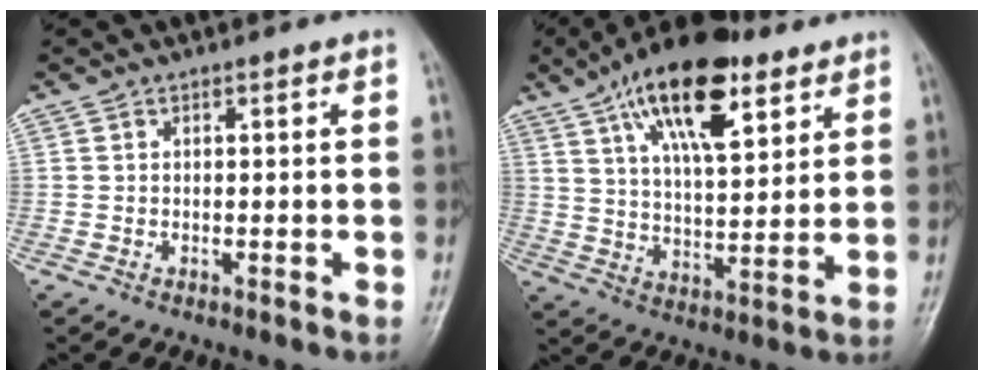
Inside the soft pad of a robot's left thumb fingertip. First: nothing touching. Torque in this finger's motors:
{"motor_torque": [0.99, 0.28, 1.61, -1.17, 0.36]}